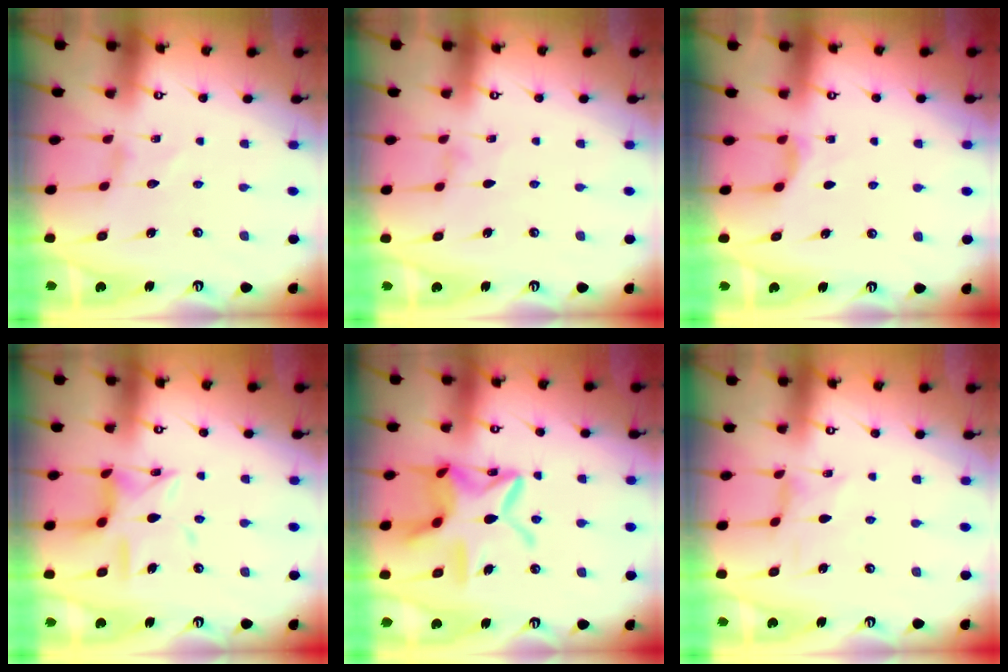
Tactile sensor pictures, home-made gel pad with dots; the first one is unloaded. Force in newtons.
{"total": 0.9, "press": 0.9, "slide": 0.2}
{"total": 3.1, "press": 3.1, "slide": 0.5}
{"total": 12.3, "press": 12.2, "slide": 0.8}
{"total": 17.4, "press": 17.3, "slide": 1.4}
{"total": 1.6, "press": 1.5, "slide": 0.3}